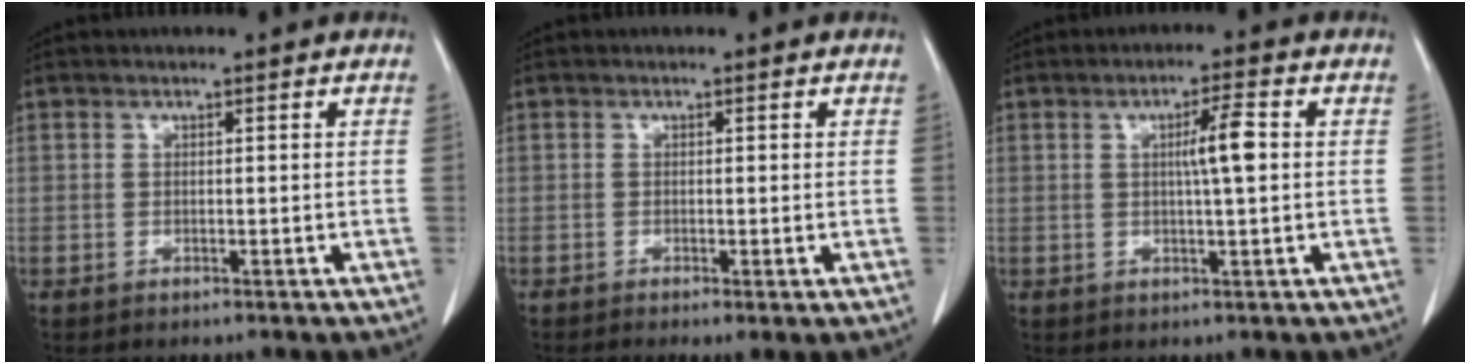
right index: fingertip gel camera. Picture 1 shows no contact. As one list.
[{"total": 1.7, "force": [-0.6, 0.4, 1.5], "torque": [-0.025, -0.006, -0.008]}, {"total": 4.7, "force": [0.6, 0.1, 4.6], "torque": [-0.078, 0.003, 0.008]}]